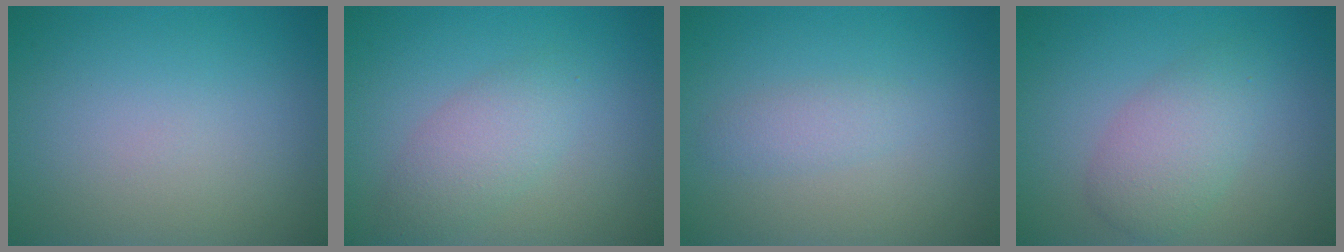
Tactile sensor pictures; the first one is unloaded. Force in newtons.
{"total": 2.9, "press": 2.8, "slide": 0.3}
{"total": 1.4, "press": 1.4, "slide": 0.0}
{"total": 3.6, "press": 3.6, "slide": 0.0}